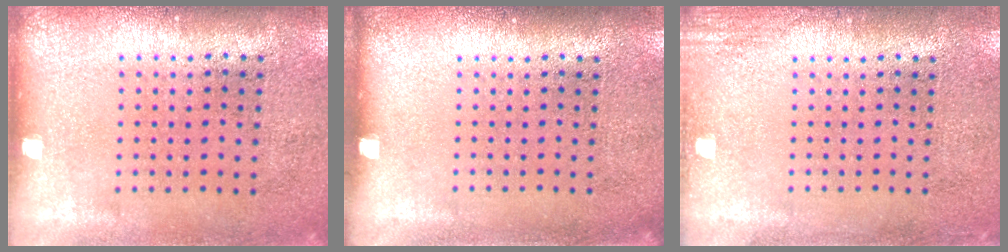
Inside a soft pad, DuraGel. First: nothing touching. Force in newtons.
{"total": 0.0}
{"total": 1.4, "press": 1.4, "slide": 0.2}